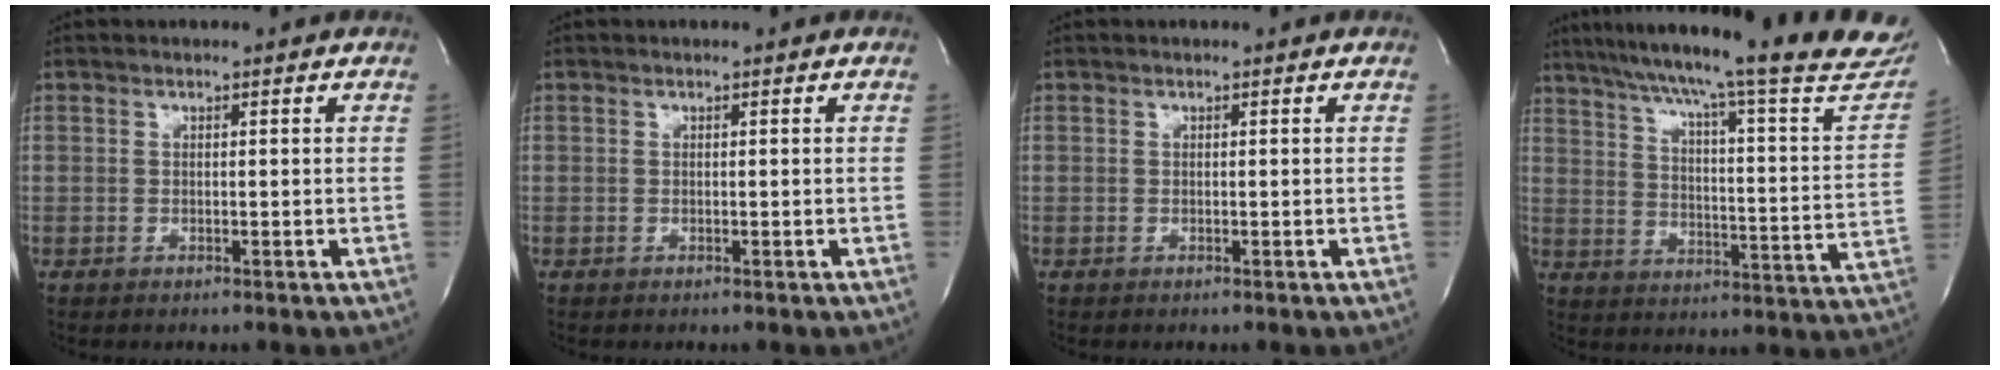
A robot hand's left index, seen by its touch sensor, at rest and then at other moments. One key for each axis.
{"total": 0.0}
{"total": 0.0}
{"total": 29.6, "fx": 25.2, "fy": 2.1, "fz": 15.5, "tx": -0.236, "ty": -0.046, "tz": 0.317}